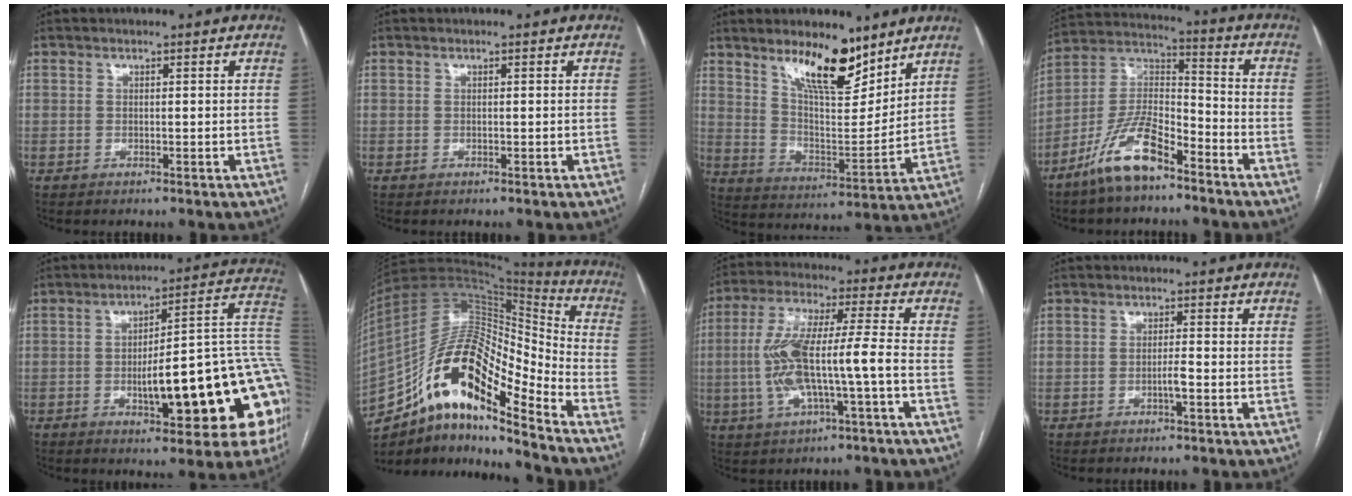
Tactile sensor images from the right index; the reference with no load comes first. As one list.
[{"total": 0.0}, {"total": 12.6, "force": [9.0, 3.7, 8.0], "torque": [-0.133, -0.012, 0.162]}, {"total": 12.2, "force": [-8.3, 3.6, 8.2], "torque": [-0.172, 0.009, -0.160]}, {"total": 24.3, "force": [-4.2, 5.5, 23.2], "torque": [-0.215, 0.033, -0.046]}, {"total": 20.4, "force": [-12.2, 5.1, 15.5], "torque": [-0.299, 0.033, -0.212]}, {"total": 12.6, "force": [-2.4, 1.5, 12.3], "torque": [-0.251, 0.019, -0.042]}, {"total": 1.8, "force": [-0.8, 0.0, 1.6], "torque": [-0.028, 0.000, -0.014]}]